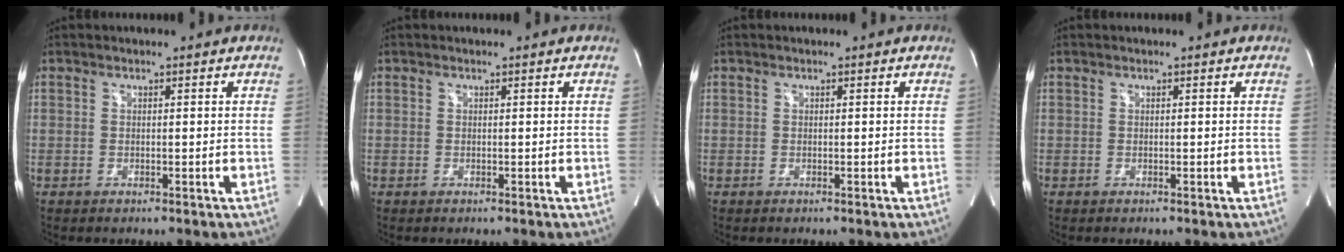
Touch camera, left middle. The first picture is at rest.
{"total": 0.0}
{"total": 0.0}
{"total": 0.0}